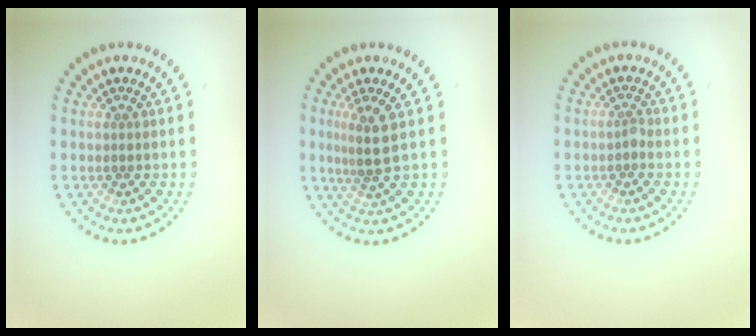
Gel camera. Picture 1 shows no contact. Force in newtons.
{"total": 2.7, "press": 2.3, "slide": 1.5}
{"total": 0.7, "press": 0.6, "slide": 0.3}